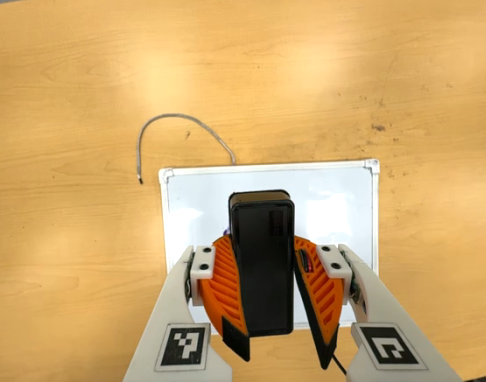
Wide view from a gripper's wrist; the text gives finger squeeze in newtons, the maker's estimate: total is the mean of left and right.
{"total": 10.5, "left": 10.6, "right": 10.4}